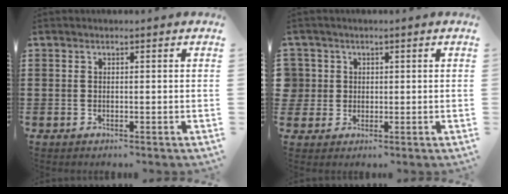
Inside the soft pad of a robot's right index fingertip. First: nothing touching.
{"total": 3.0, "force": [0.4, 3.0, 0.1], "torque": [-0.017, 0.011, 0.005]}